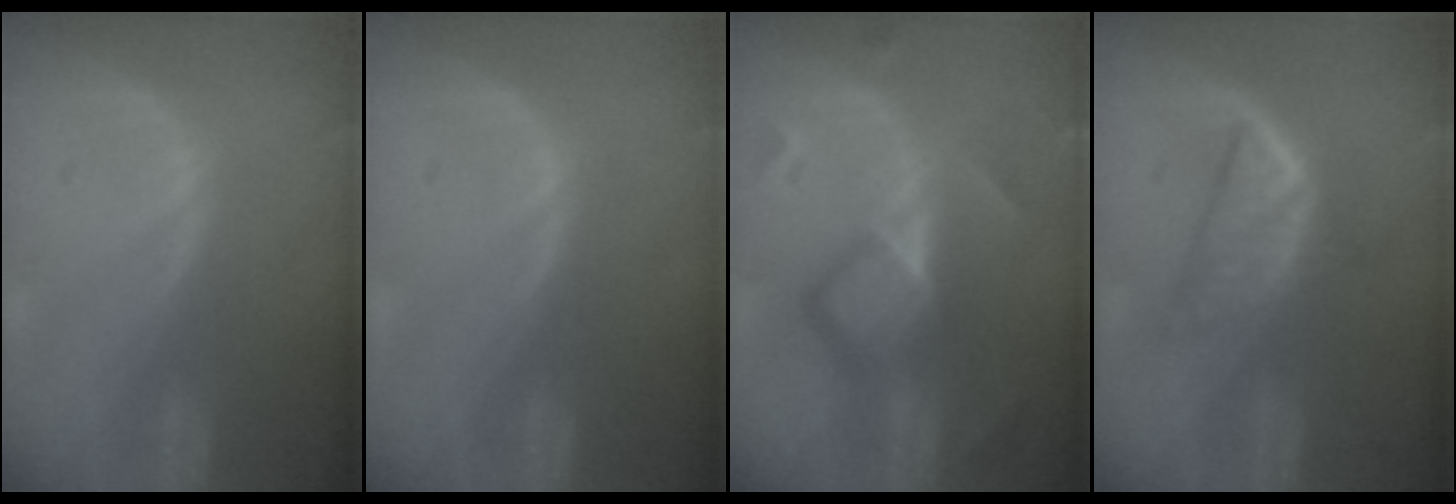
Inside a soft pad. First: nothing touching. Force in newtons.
{"total": 0.0}
{"total": 7.9, "press": 7.9, "slide": 0.5}
{"total": 5.3, "press": 5.0, "slide": 1.8}